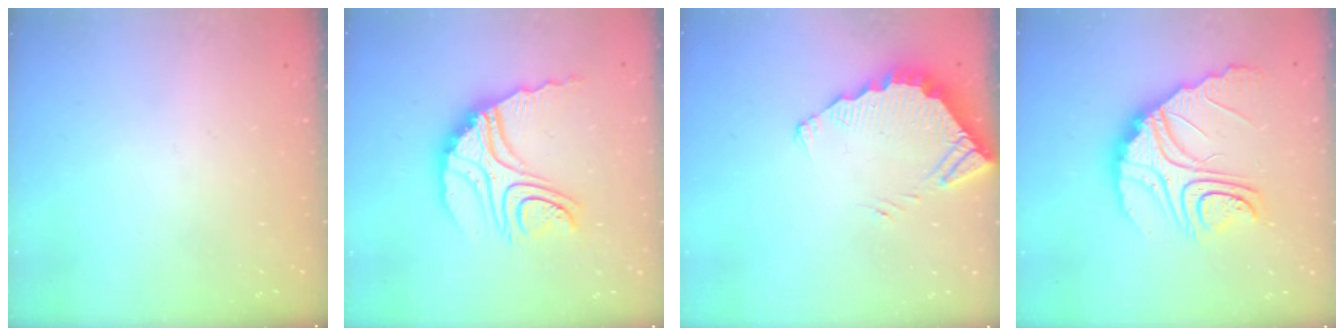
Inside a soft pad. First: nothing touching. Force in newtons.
{"total": 14.4, "press": 14.3, "slide": 1.4}
{"total": 4.0, "press": 3.9, "slide": 0.3}
{"total": 16.8, "press": 16.8, "slide": 1.3}